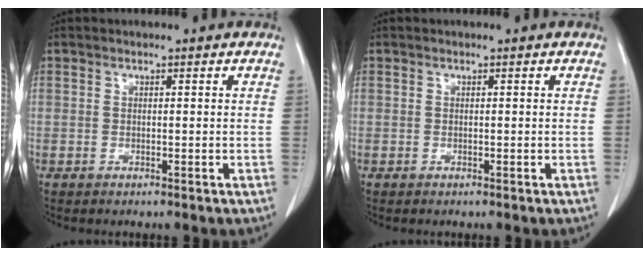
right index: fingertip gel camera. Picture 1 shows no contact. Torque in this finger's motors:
{"motor_torque": [0.01, 0.01, -0.01, 0.00]}